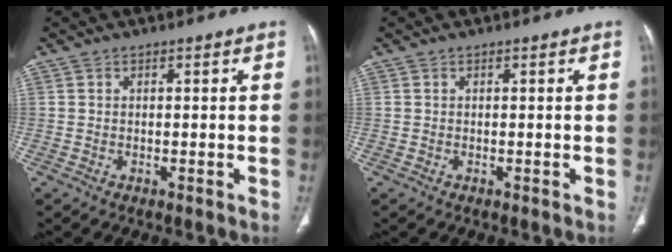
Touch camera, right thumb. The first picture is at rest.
{"total": 0.0}